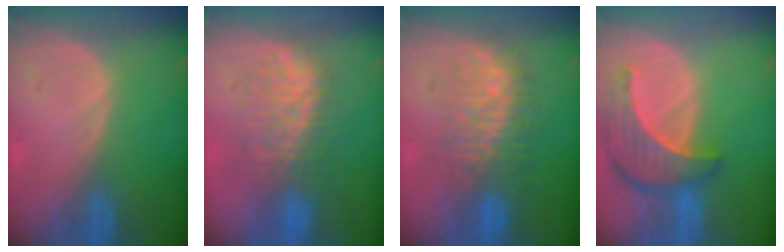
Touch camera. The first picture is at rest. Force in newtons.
{"total": 7.7, "press": 7.7, "slide": 0.3}
{"total": 8.4, "press": 8.4, "slide": 0.3}
{"total": 8.8, "press": 8.0, "slide": 3.5}